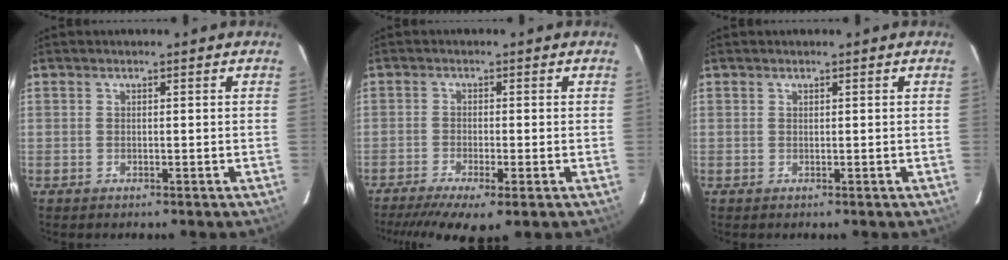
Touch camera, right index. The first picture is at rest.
{"total": 8.7, "force": [-6.1, 1.2, 6.0], "torque": [-0.125, -0.034, -0.101]}
{"total": 0.0}